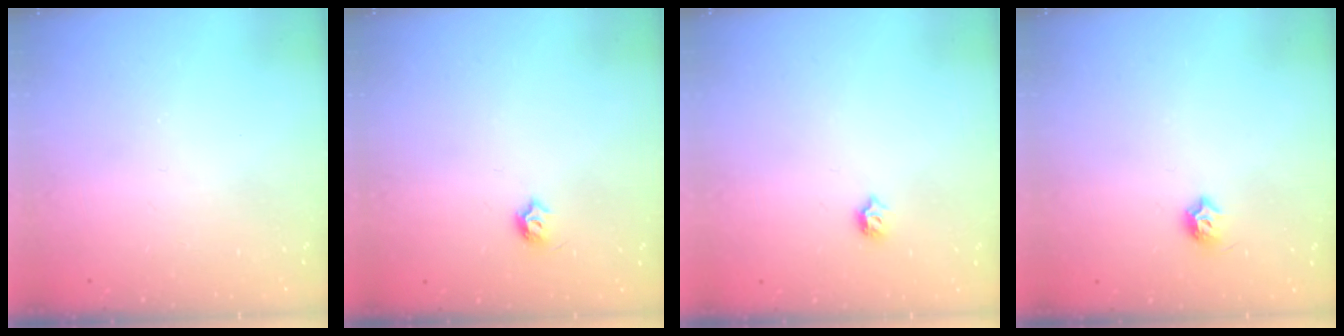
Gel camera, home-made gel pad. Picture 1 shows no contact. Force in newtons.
{"total": 4.5, "press": 4.3, "slide": 1.0}
{"total": 4.8, "press": 4.7, "slide": 1.0}
{"total": 5.9, "press": 5.8, "slide": 0.9}